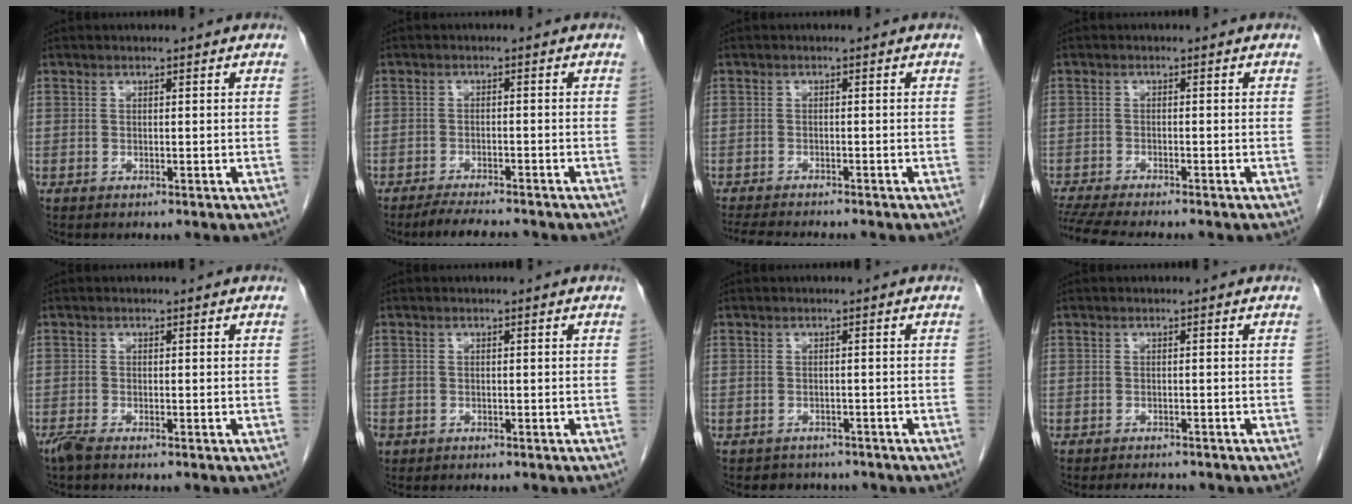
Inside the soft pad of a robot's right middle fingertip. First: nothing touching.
{"total": 5.4, "force": [-4.9, 0.5, 2.2], "torque": [-0.037, -0.014, -0.080]}
{"total": 7.2, "force": [-6.5, 0.6, 3.1], "torque": [-0.047, -0.013, -0.099]}
{"total": 9.0, "force": [-7.9, 0.6, 4.3], "torque": [-0.065, -0.015, -0.124]}
{"total": 1.8, "force": [-1.4, 0.2, 1.1], "torque": [-0.030, -0.006, -0.030]}
{"total": 1.7, "force": [-1.0, 1.3, 0.6], "torque": [-0.018, -0.001, -0.014]}
{"total": 3.9, "force": [-3.4, 1.9, 0.2], "torque": [-0.008, 0.007, -0.042]}
{"total": 2.9, "force": [-2.6, 0.8, 0.8], "torque": [-0.012, -0.004, -0.034]}